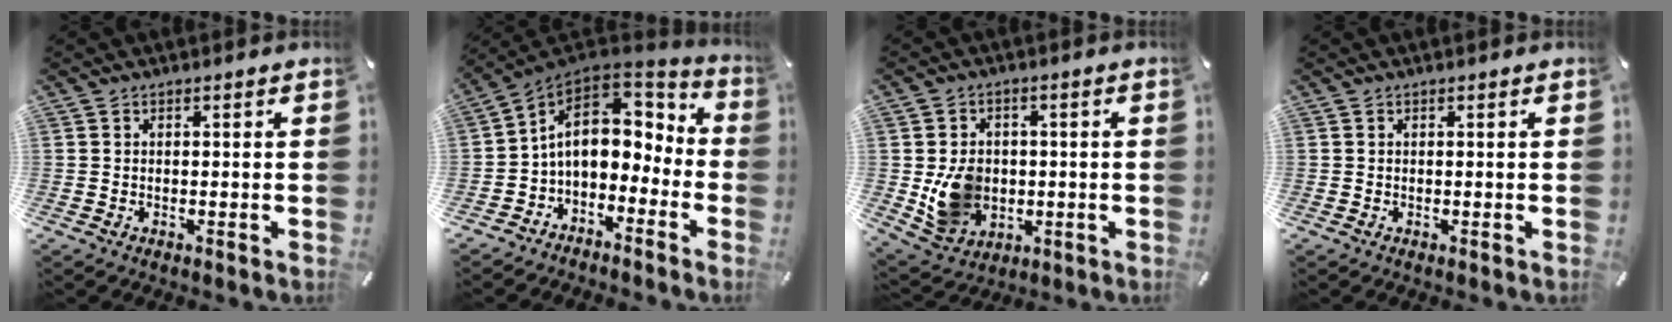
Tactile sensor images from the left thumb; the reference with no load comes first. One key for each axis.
{"total": 13.5, "fx": 1.4, "fy": 9.5, "fz": 9.6, "tx": -0.155, "ty": -0.009, "tz": 0.027}
{"total": 9.7, "fx": -0.6, "fy": 8.5, "fz": 4.6, "tx": -0.093, "ty": 0.009, "tz": -0.006}
{"total": 0.0}